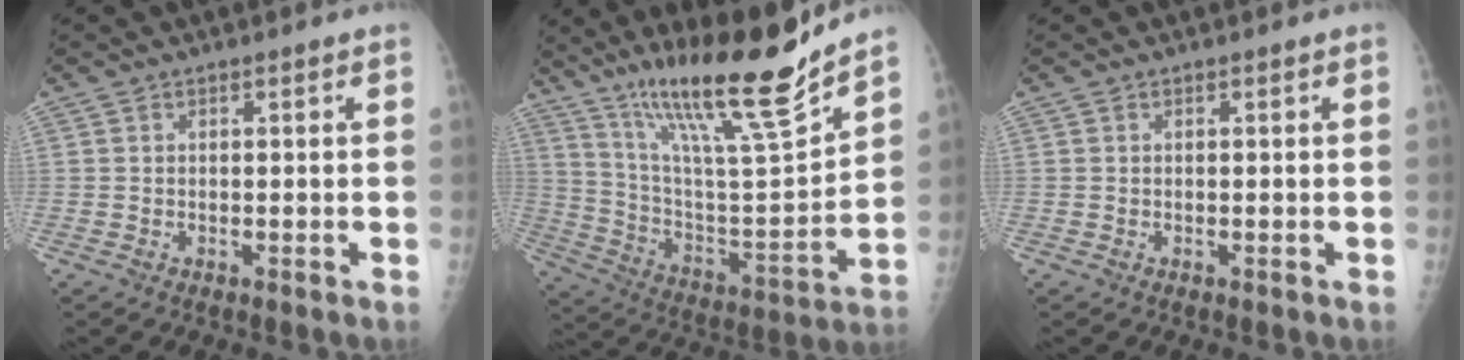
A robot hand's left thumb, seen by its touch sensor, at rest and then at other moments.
{"total": 22.8, "force": [17.2, 2.0, 14.8], "torque": [-0.221, -0.085, 0.305]}
{"total": 0.0}